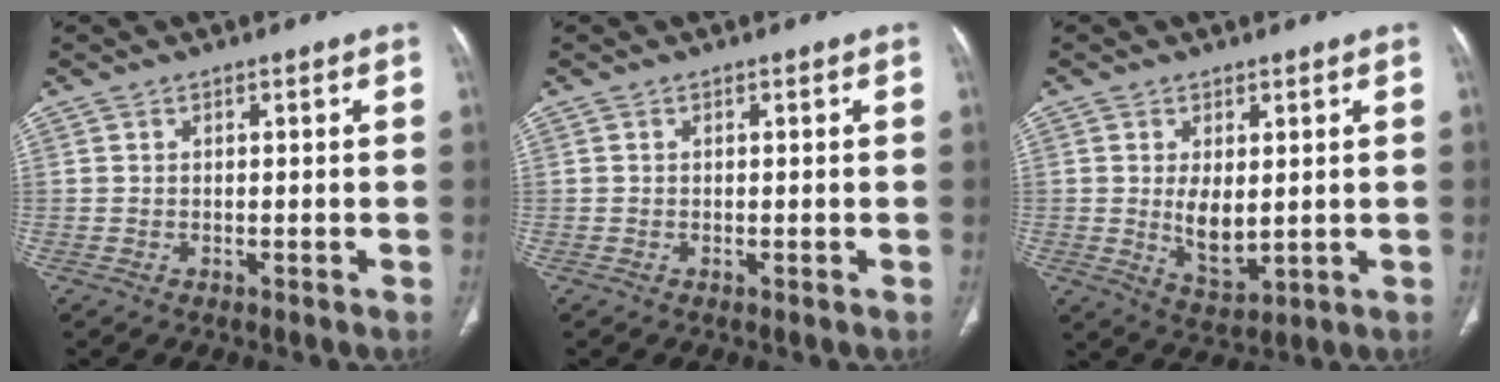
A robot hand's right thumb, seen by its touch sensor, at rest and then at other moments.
{"total": 0.0}
{"total": 6.5, "force": [0.4, 3.4, 5.5], "torque": [-0.083, -0.018, 0.022]}